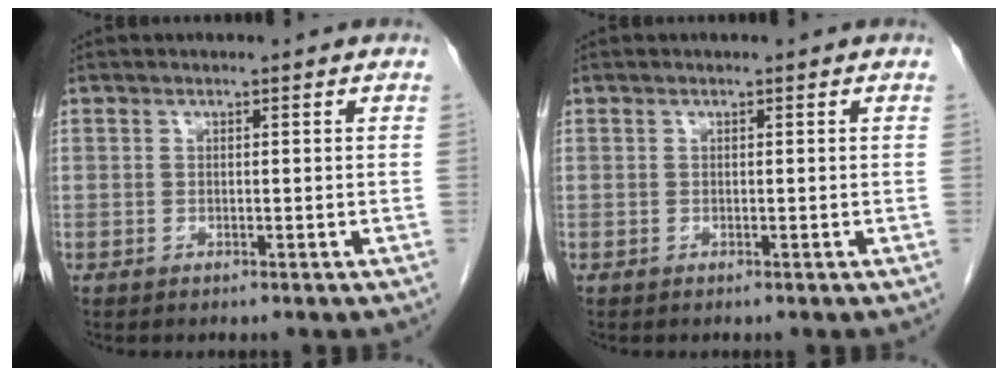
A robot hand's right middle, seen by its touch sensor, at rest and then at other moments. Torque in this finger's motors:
{"motor_torque": [-0.09, -0.11, -0.01, -0.01]}